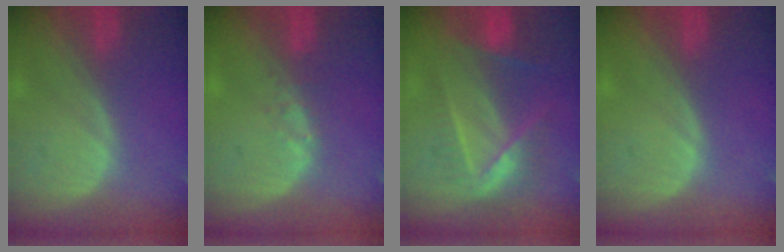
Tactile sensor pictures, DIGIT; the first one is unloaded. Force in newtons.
{"total": 1.4, "press": 1.4, "slide": 0.2}
{"total": 7.3, "press": 6.5, "slide": 3.2}
{"total": 0.0}